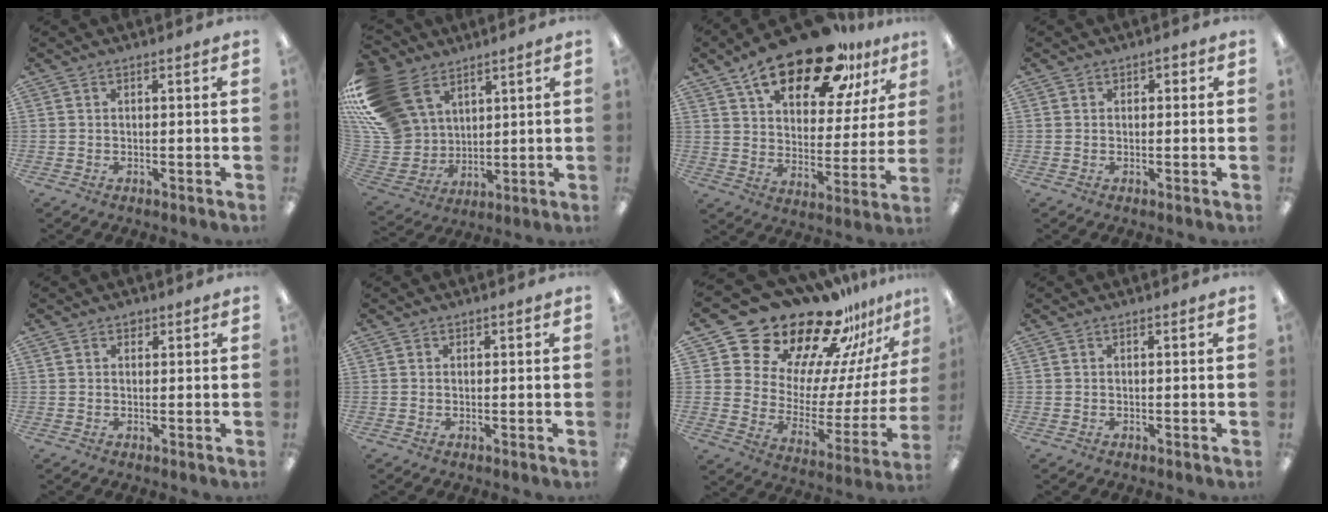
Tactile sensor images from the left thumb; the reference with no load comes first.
{"total": 20.3, "force": [10.6, 14.4, 9.7], "torque": [-0.230, -0.046, 0.207]}
{"total": 23.8, "force": [15.4, 10.2, 15.0], "torque": [-0.239, -0.078, 0.256]}
{"total": 1.5, "force": [0.3, 1.4, 0.6], "torque": [-0.011, 0.006, 0.004]}
{"total": 1.8, "force": [0.9, 1.4, 0.7], "torque": [-0.008, 0.000, 0.015]}
{"total": 0.7, "force": [0.3, 0.6, 0.1], "torque": [-0.001, 0.003, 0.005]}
{"total": 25.3, "force": [21.2, 10.8, 8.5], "torque": [-0.136, -0.175, 0.379]}
{"total": 0.0}